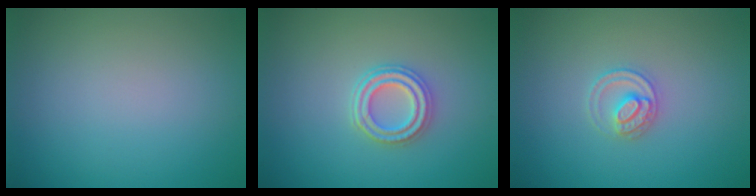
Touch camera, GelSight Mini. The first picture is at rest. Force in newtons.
{"total": 2.9, "press": 2.5, "slide": 1.4}
{"total": 2.2, "press": 2.2, "slide": 0.2}